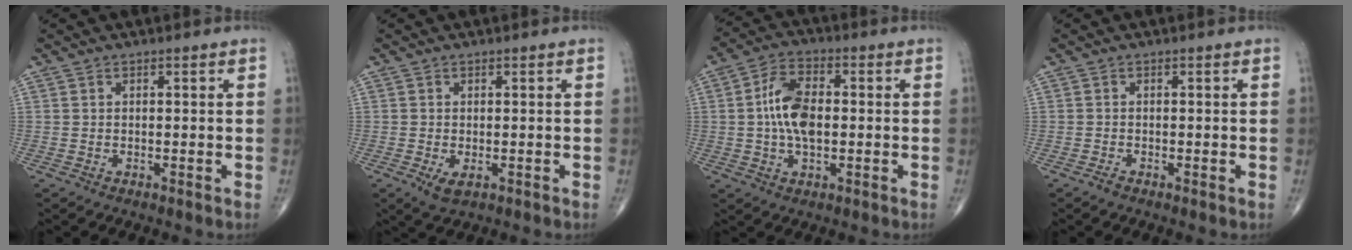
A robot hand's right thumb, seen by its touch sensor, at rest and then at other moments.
{"total": 2.2, "force": [-0.6, 1.2, 1.7], "torque": [-0.030, -0.005, -0.007]}
{"total": 9.7, "force": [0.1, 5.4, 8.1], "torque": [-0.149, 0.014, -0.003]}
{"total": 0.7, "force": [-0.5, 0.1, 0.5], "torque": [-0.013, -0.003, -0.013]}